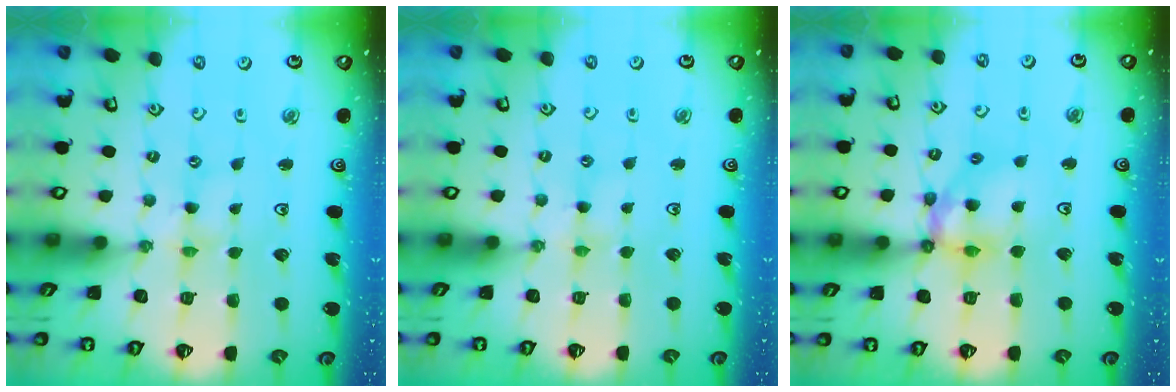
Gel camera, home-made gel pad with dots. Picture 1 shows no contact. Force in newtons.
{"total": 1.9, "press": 1.9, "slide": 0.4}
{"total": 11.5, "press": 11.5, "slide": 1.1}